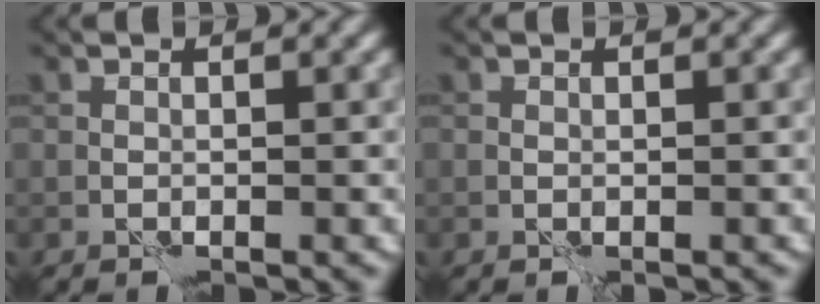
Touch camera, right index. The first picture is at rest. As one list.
[{"total": 0.0}]